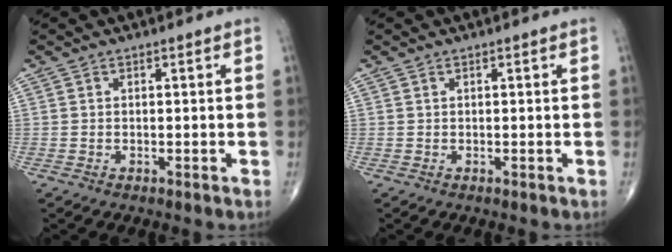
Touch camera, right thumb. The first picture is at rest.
{"total": 0.0}